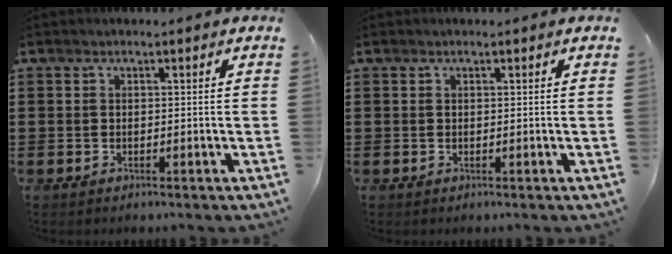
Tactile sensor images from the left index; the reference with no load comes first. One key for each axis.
{"total": 0.0}